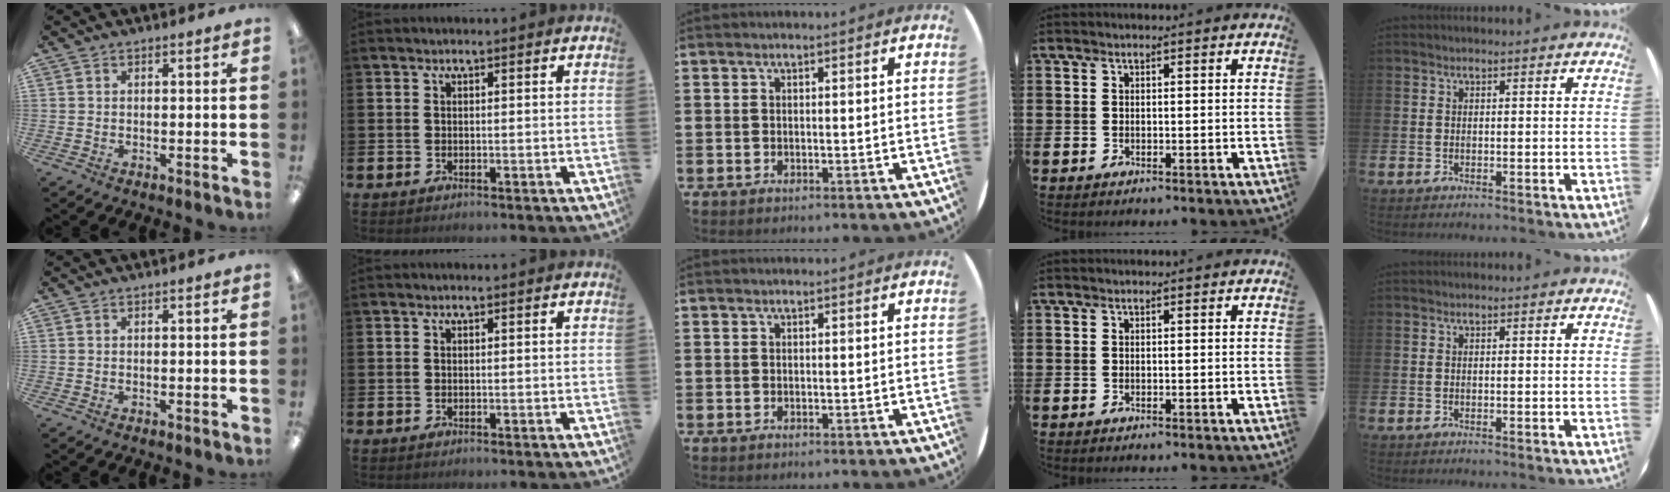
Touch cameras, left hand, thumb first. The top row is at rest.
{}